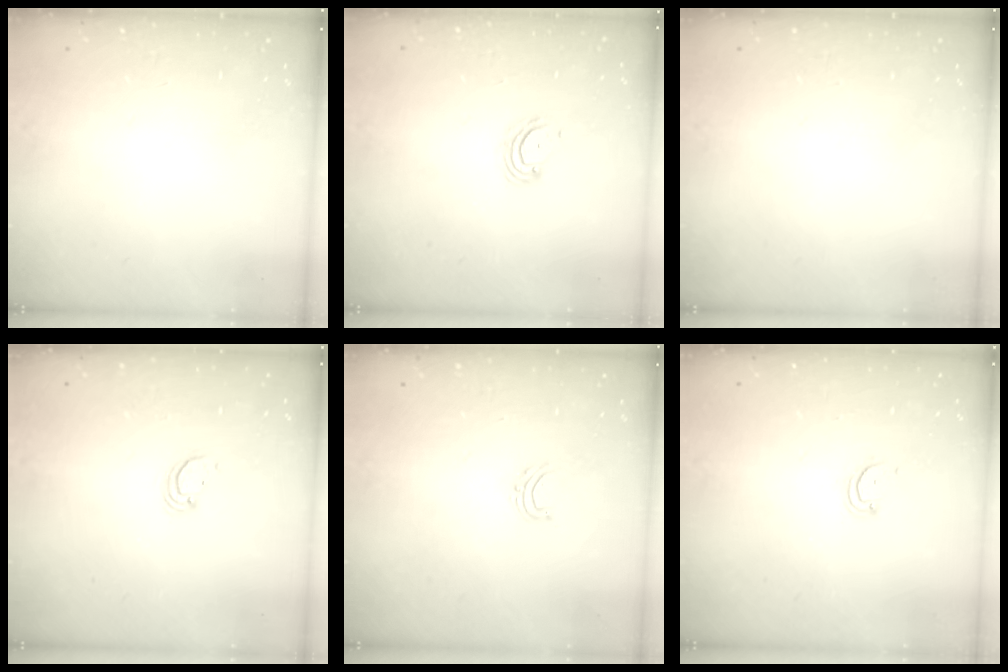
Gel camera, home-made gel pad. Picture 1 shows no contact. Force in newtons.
{"total": 5.0, "press": 4.9, "slide": 0.4}
{"total": 0.0}
{"total": 2.9, "press": 2.9, "slide": 0.1}
{"total": 4.7, "press": 4.7, "slide": 0.3}
{"total": 3.4, "press": 3.4, "slide": 0.2}